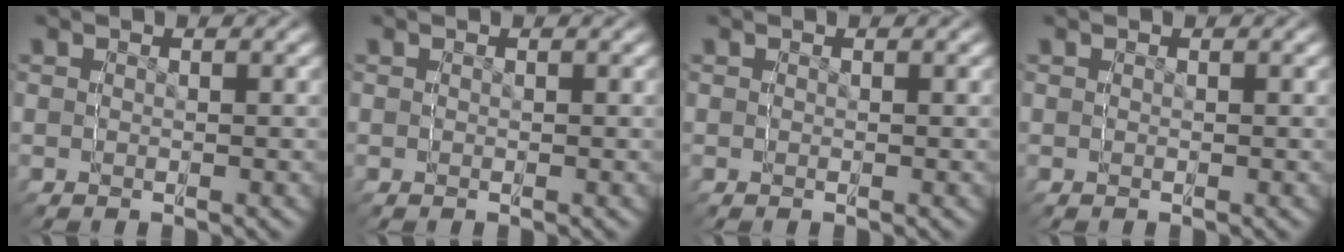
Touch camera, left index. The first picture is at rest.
{"total": 0.0}
{"total": 0.0}
{"total": 0.0}